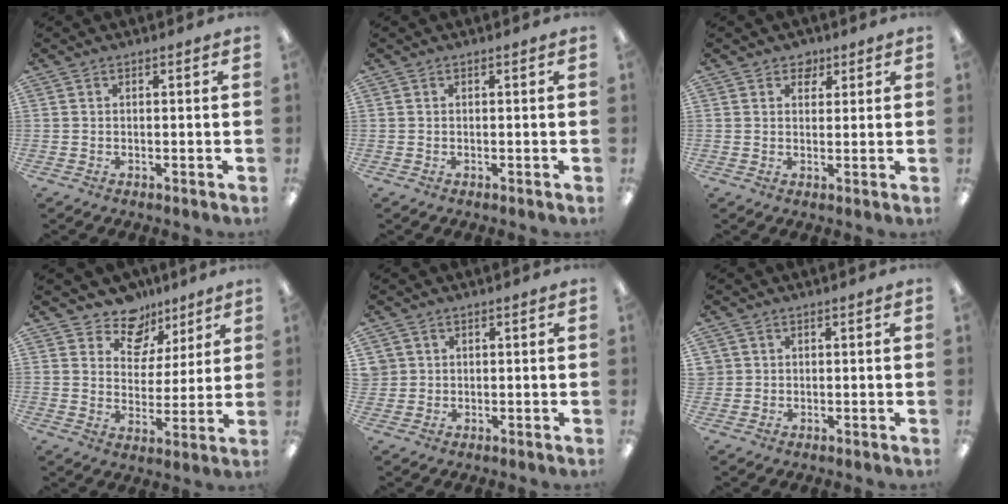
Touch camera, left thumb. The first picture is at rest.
{"total": 0.0}
{"total": 3.4, "force": [2.3, 2.4, 0.7], "torque": [0.002, -0.006, 0.038]}
{"total": 10.7, "force": [8.2, 6.4, 2.3], "torque": [-0.042, -0.059, 0.153]}
{"total": 2.7, "force": [1.0, 2.5, -0.1], "torque": [-0.007, 0.006, 0.019]}
{"total": 1.7, "force": [0.6, 1.6, -0.1], "torque": [-0.001, 0.002, 0.011]}